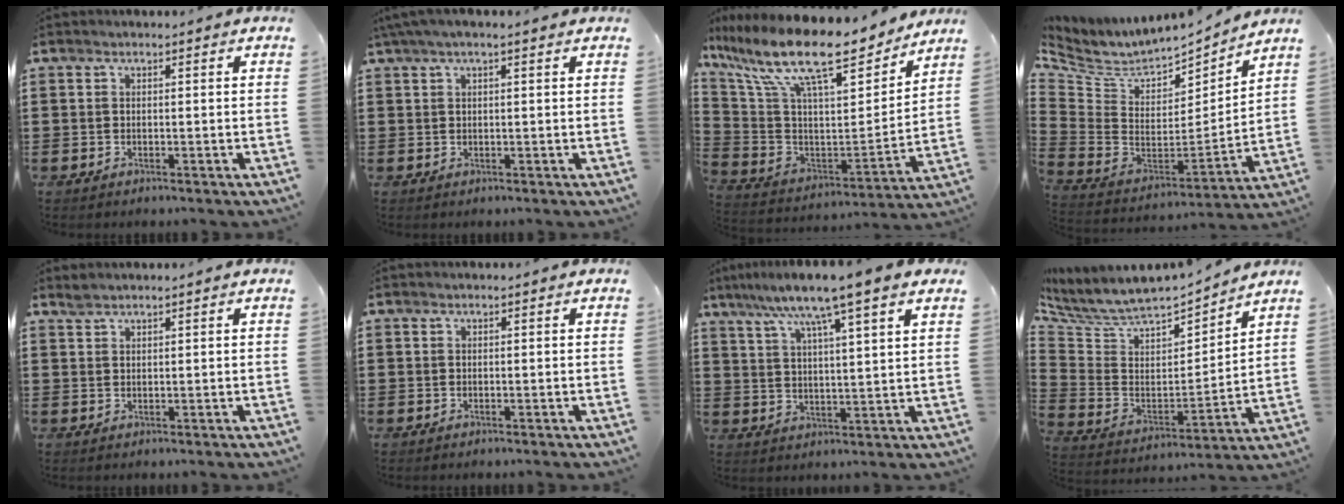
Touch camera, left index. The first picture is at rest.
{"total": 2.0, "force": [1.1, 0.1, 1.7], "torque": [-0.033, 0.001, 0.019]}
{"total": 15.9, "force": [12.3, 2.9, 9.7], "torque": [-0.227, -0.081, 0.207]}
{"total": 6.3, "force": [5.7, 2.1, 1.4], "torque": [-0.069, -0.054, 0.096]}
{"total": 1.2, "force": [1.1, 0.1, 0.2], "torque": [-0.006, 0.000, 0.022]}
{"total": 0.0}
{"total": 7.9, "force": [6.1, -0.4, 5.0], "torque": [-0.118, -0.023, 0.099]}
{"total": 5.9, "force": [5.3, 2.2, 1.5], "torque": [-0.062, -0.045, 0.089]}